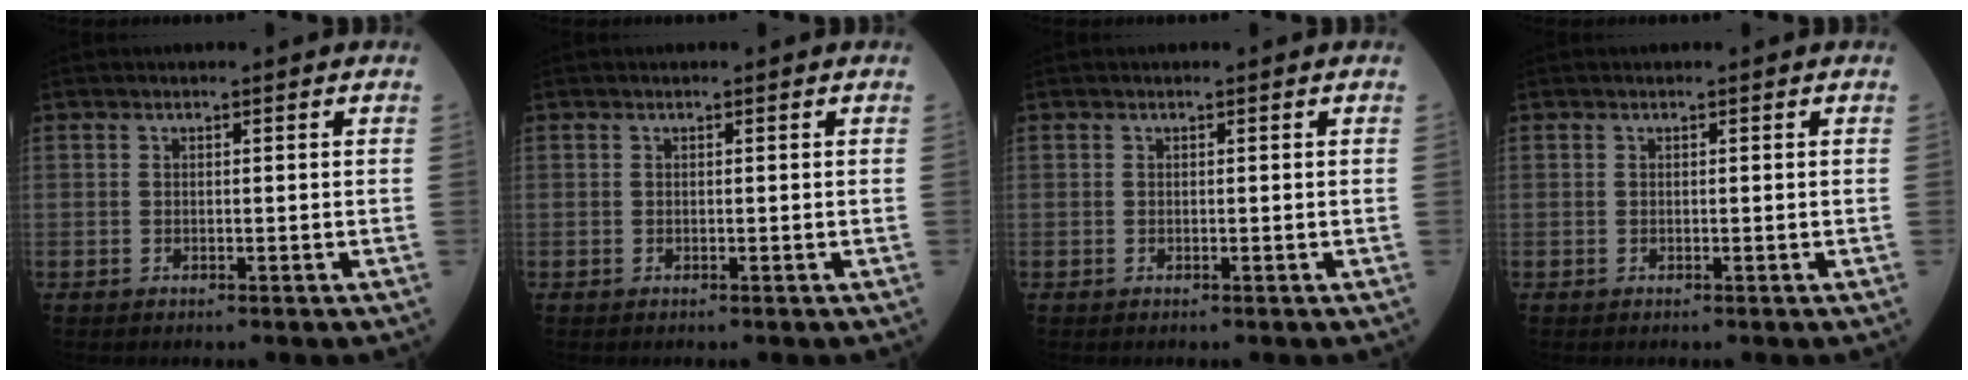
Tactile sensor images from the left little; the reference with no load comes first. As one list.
[{"total": 0.0}, {"total": 0.0}, {"total": 0.0}]